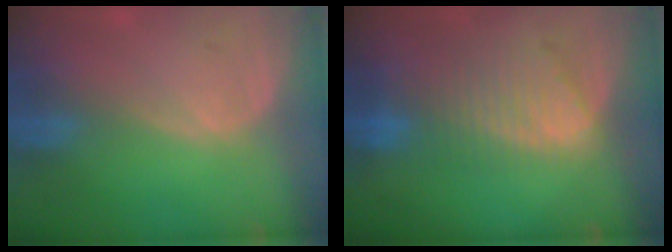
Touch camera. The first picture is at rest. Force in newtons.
{"total": 8.1, "press": 7.6, "slide": 3.0}